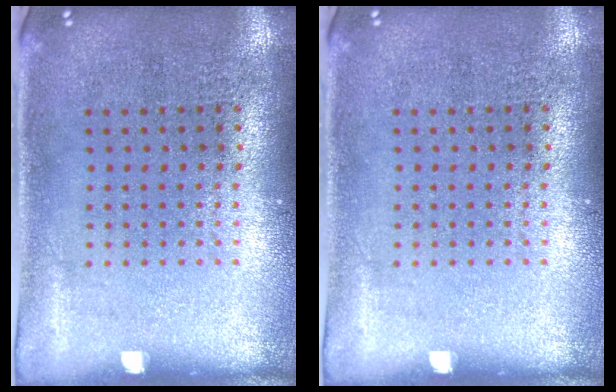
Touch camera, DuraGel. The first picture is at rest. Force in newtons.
{"total": 0.0}